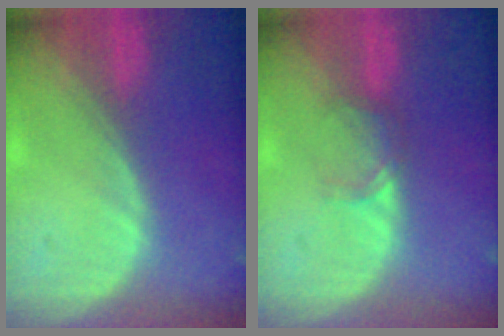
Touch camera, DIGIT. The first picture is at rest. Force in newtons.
{"total": 1.9, "press": 1.9, "slide": 0.3}